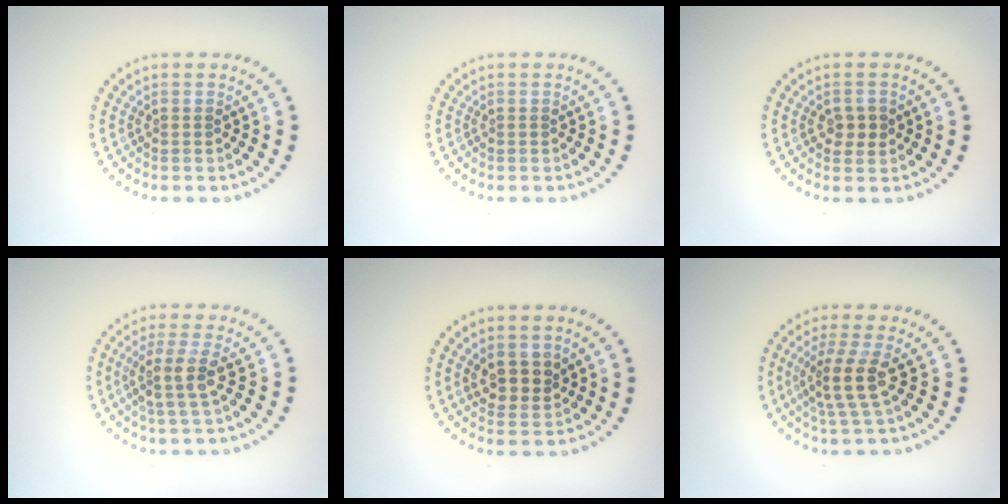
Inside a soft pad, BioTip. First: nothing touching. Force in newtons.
{"total": 0.0}
{"total": 1.9, "press": 1.9, "slide": 0.1}
{"total": 3.1, "press": 2.4, "slide": 1.9}
{"total": 2.7, "press": 2.5, "slide": 1.1}
{"total": 3.5, "press": 2.6, "slide": 2.3}